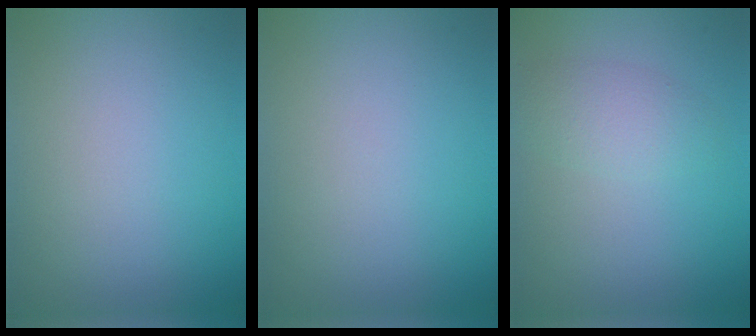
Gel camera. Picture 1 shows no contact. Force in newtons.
{"total": 0.0}
{"total": 2.4, "press": 2.4, "slide": 0.1}